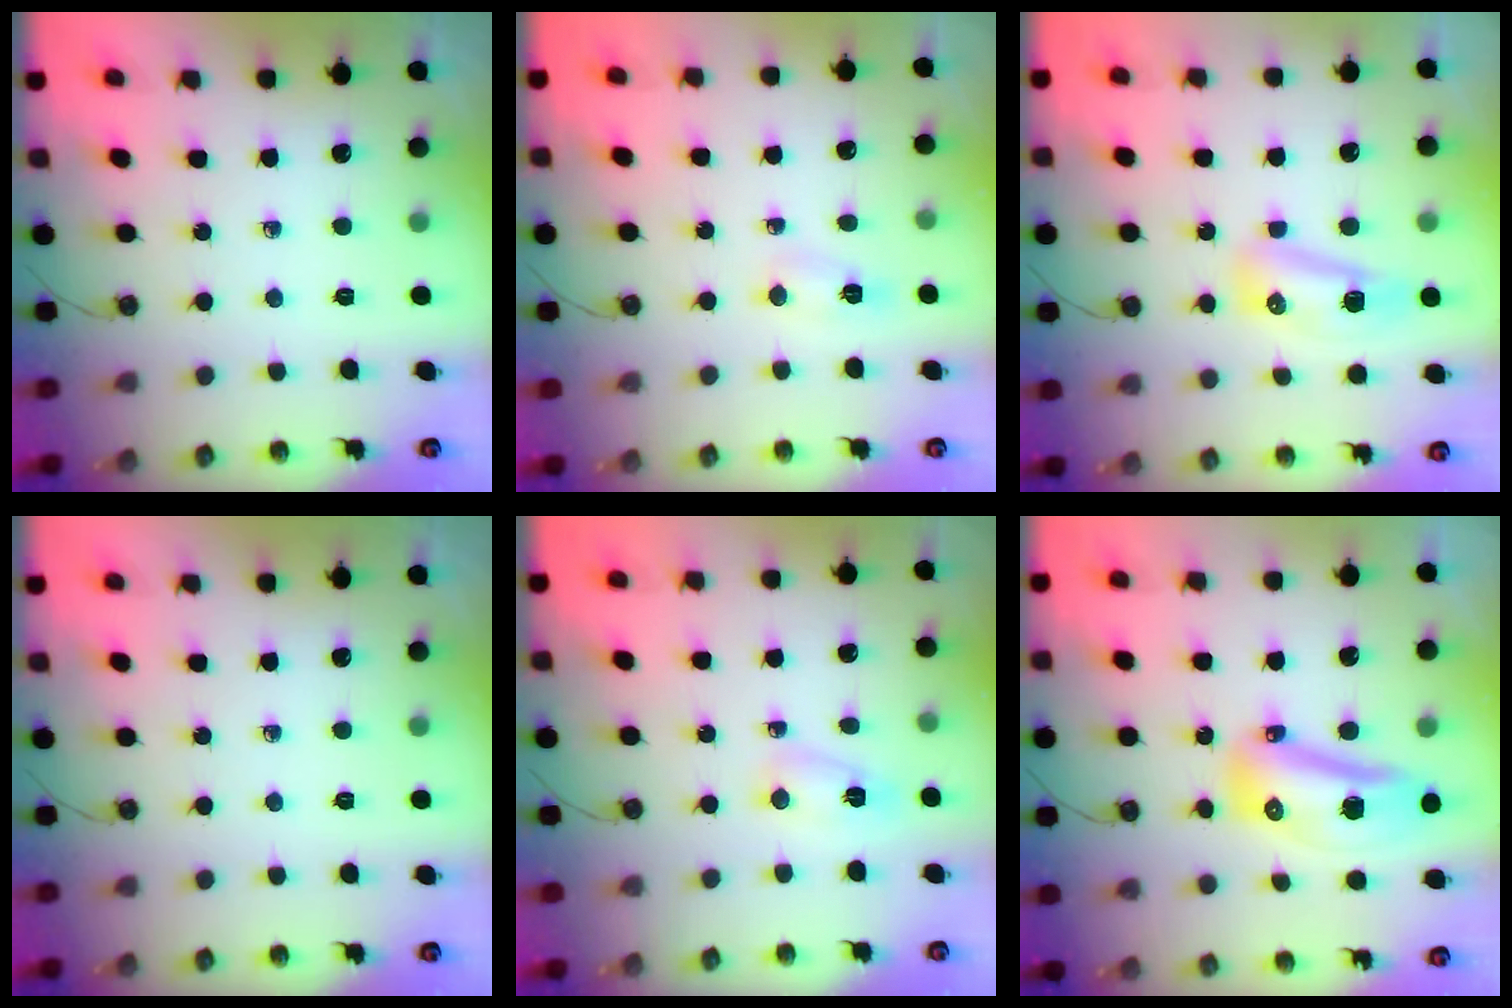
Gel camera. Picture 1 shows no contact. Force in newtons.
{"total": 5.3, "press": 5.3, "slide": 0.6}
{"total": 9.0, "press": 8.6, "slide": 2.4}
{"total": 0.0}
{"total": 3.0, "press": 2.9, "slide": 0.6}
{"total": 13.7, "press": 13.6, "slide": 1.8}